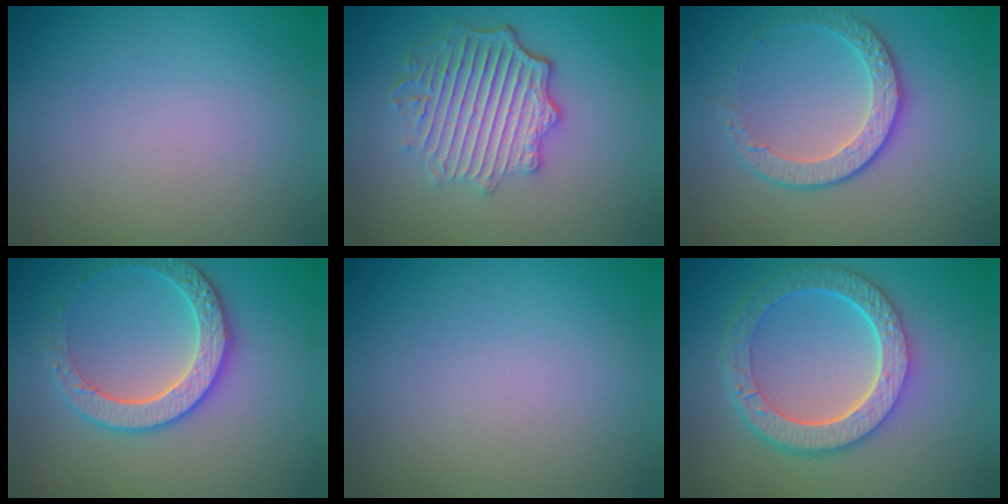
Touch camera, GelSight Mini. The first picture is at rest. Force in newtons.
{"total": 6.0, "press": 4.7, "slide": 3.8}
{"total": 2.8, "press": 2.4, "slide": 1.4}
{"total": 3.8, "press": 3.8, "slide": 0.7}
{"total": 0.0}
{"total": 6.6, "press": 4.9, "slide": 4.4}